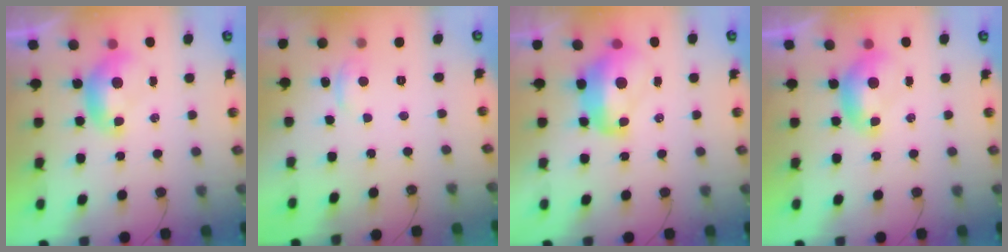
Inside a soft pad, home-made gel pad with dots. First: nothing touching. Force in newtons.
{"total": 0.9, "press": 0.2, "slide": 0.9}
{"total": 5.9, "press": 5.7, "slide": 1.4}
{"total": 0.0}